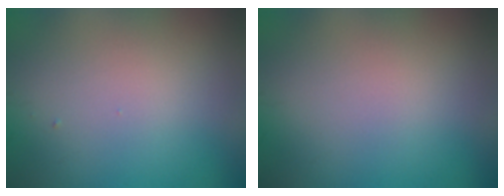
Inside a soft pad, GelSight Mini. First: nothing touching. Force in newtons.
{"total": 0.0}